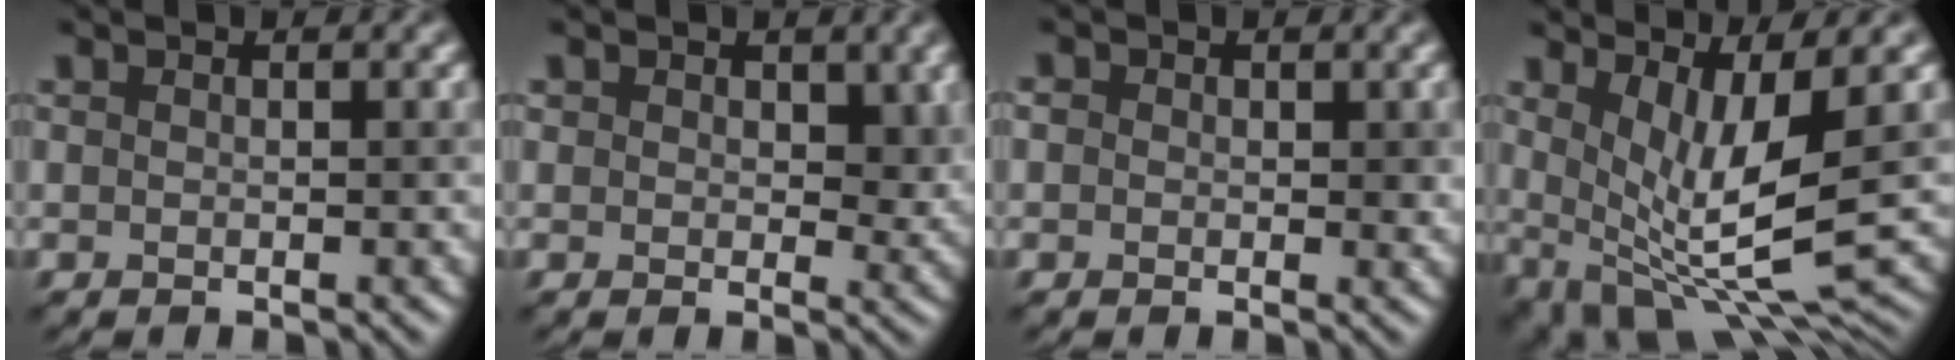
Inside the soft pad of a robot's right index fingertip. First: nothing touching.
{"total": 3.1, "force": [1.0, 2.2, 2.0], "torque": [-0.027, -0.006, 0.015]}
{"total": 1.8, "force": [0.3, 1.5, 1.0], "torque": [-0.006, 0.001, -0.002]}
{"total": 8.2, "force": [1.1, 3.0, 7.6], "torque": [-0.149, -0.024, 0.032]}